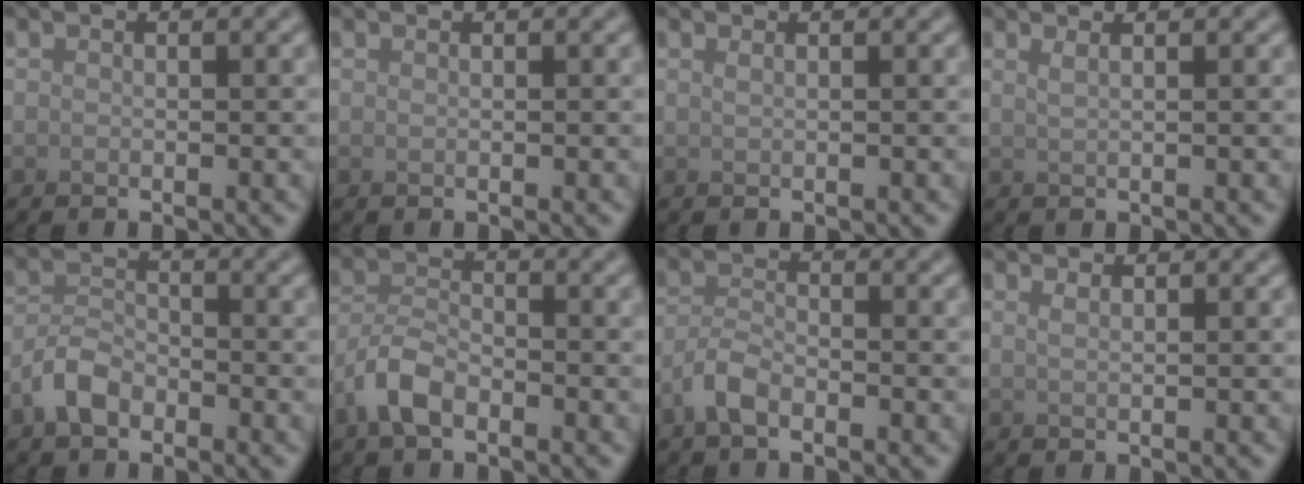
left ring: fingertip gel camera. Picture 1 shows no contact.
{"total": 0.0}
{"total": 0.7, "force": [0.5, 0.3, 0.5], "torque": [-0.003, 0.000, 0.005]}
{"total": 1.6, "force": [1.0, 0.7, 1.0], "torque": [-0.008, 0.003, 0.004]}
{"total": 2.9, "force": [-1.9, 1.6, 1.5], "torque": [-0.029, 0.007, -0.044]}
{"total": 3.4, "force": [-2.1, 1.5, 2.2], "torque": [-0.043, 0.007, -0.050]}
{"total": 2.3, "force": [-1.6, 0.8, 1.5], "torque": [-0.032, 0.003, -0.038]}
{"total": 1.1, "force": [0.7, 0.4, 0.7], "torque": [-0.004, 0.001, 0.008]}